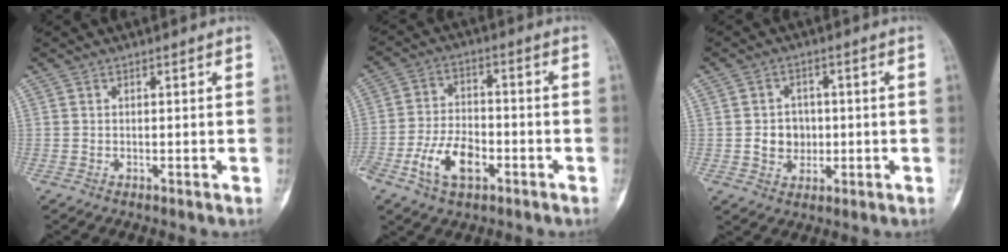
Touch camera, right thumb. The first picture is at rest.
{"total": 10.1, "force": [-4.3, 5.7, 7.2], "torque": [-0.132, 0.021, -0.080]}
{"total": 5.5, "force": [-0.3, 4.9, 2.6], "torque": [-0.015, 0.005, -0.004]}